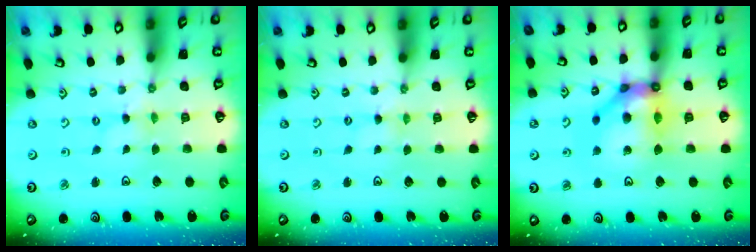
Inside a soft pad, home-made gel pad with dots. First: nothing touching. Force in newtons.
{"total": 0.8, "press": 0.8, "slide": 0.1}
{"total": 14.4, "press": 14.2, "slide": 2.8}